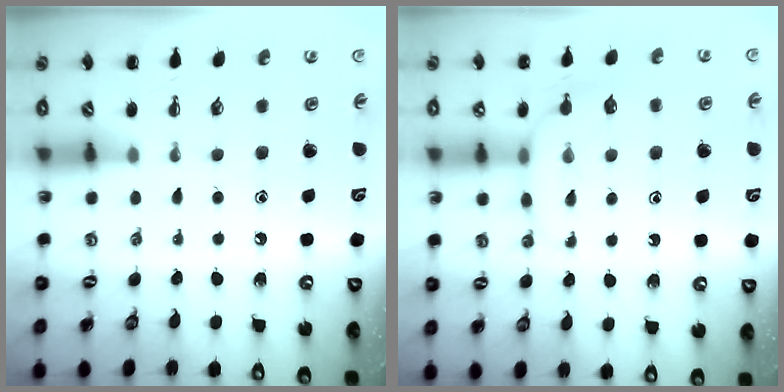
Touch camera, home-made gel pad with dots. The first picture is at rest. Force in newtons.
{"total": 8.4, "press": 8.2, "slide": 1.6}